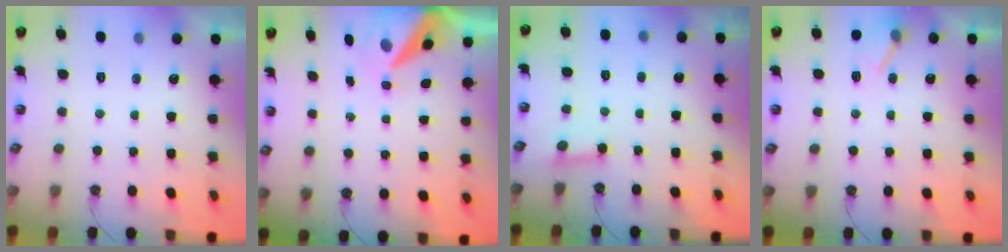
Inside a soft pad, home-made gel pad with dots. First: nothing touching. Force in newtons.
{"total": 9.1, "press": 9.1, "slide": 1.2}
{"total": 2.4, "press": 2.3, "slide": 0.6}
{"total": 6.1, "press": 6.0, "slide": 0.9}